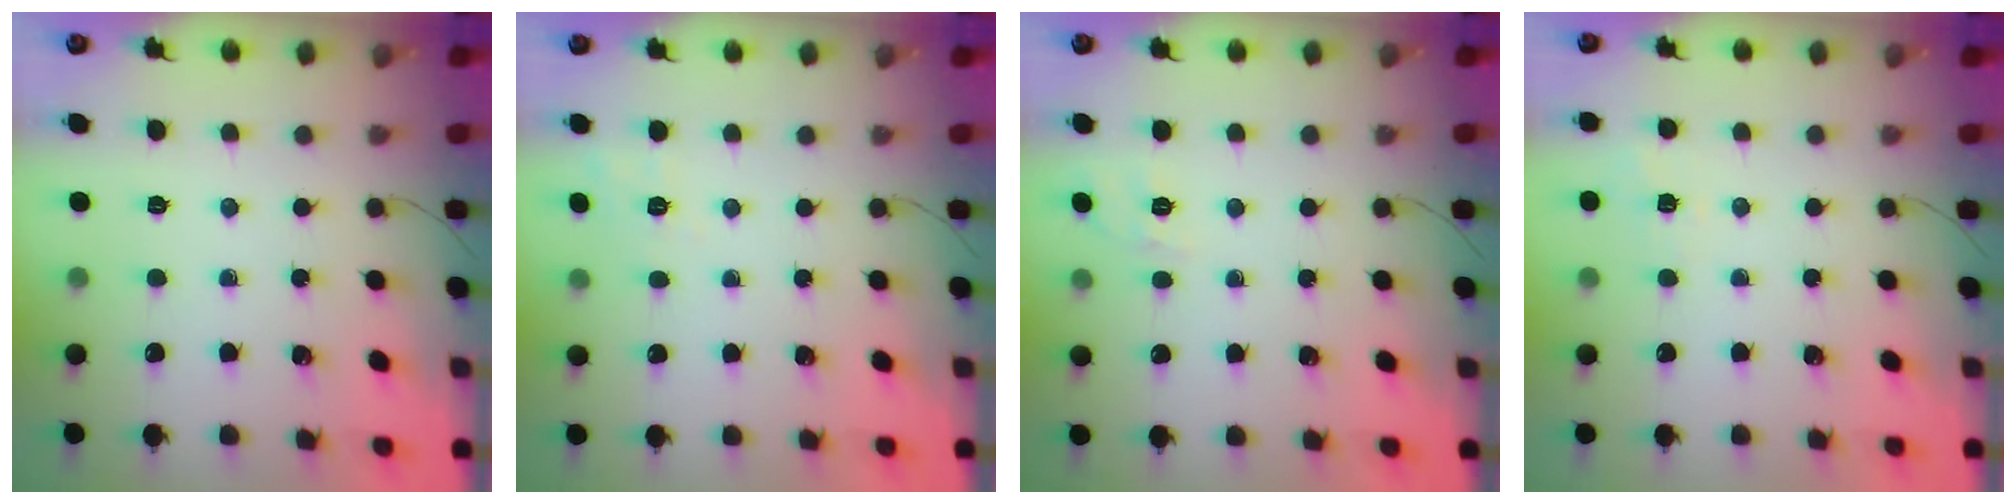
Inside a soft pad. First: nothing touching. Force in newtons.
{"total": 3.3, "press": 2.7, "slide": 1.9}
{"total": 1.6, "press": 0.0, "slide": 1.6}
{"total": 4.2, "press": 3.8, "slide": 1.7}